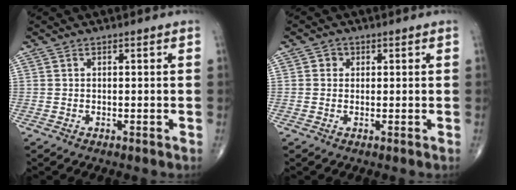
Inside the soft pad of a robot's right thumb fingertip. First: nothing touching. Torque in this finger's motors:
{"motor_torque": [-0.29, -0.12, 0.14, 0.11, -0.04]}